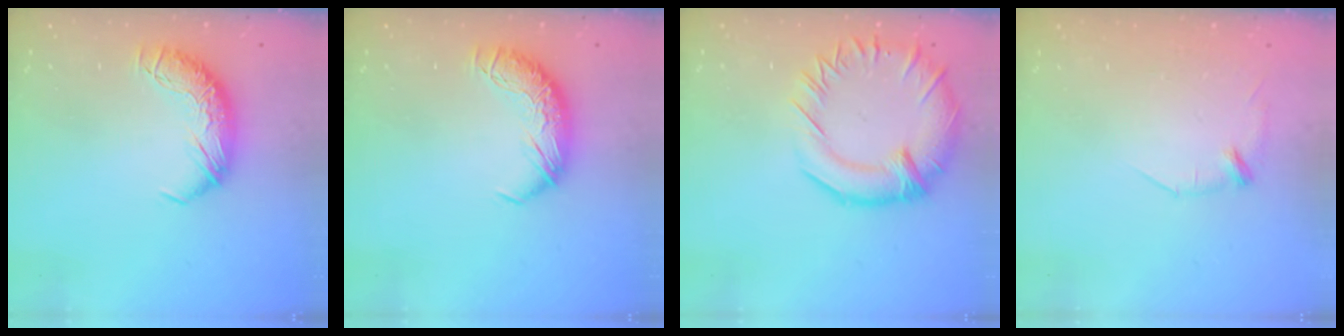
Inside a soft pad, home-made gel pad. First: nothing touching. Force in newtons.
{"total": 0.0}
{"total": 6.7, "press": 6.2, "slide": 2.6}
{"total": 6.5, "press": 6.5, "slide": 0.8}